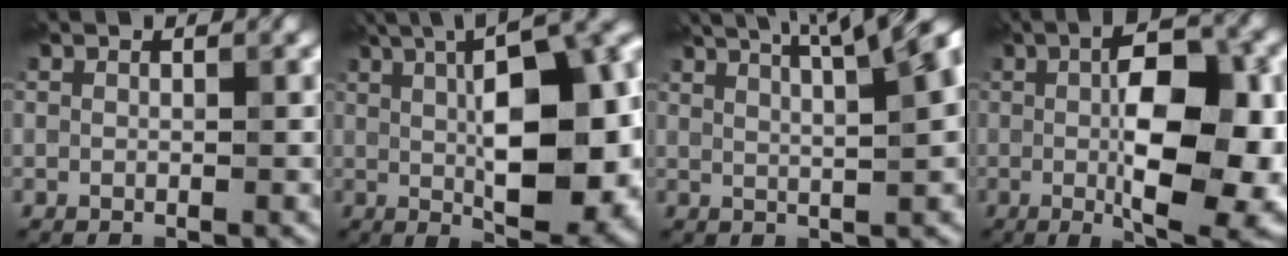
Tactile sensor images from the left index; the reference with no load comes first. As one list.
[{"total": 14.3, "force": [1.8, 5.4, 13.1], "torque": [-0.162, 0.014, 0.027]}, {"total": 14.5, "force": [7.6, 5.9, 10.9], "torque": [-0.081, 0.076, 0.073]}, {"total": 12.1, "force": [-0.2, 4.6, 11.2], "torque": [-0.151, -0.003, -0.004]}]